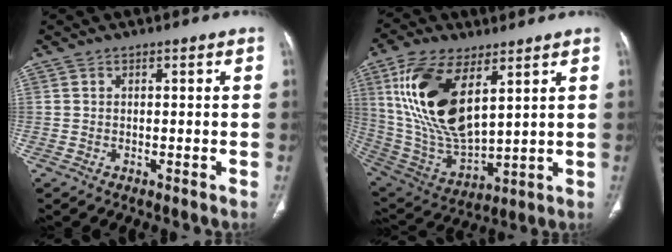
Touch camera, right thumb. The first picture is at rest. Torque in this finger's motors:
{"motor_torque": [1.61, 3.40, 2.18, 0.59, 0.26]}